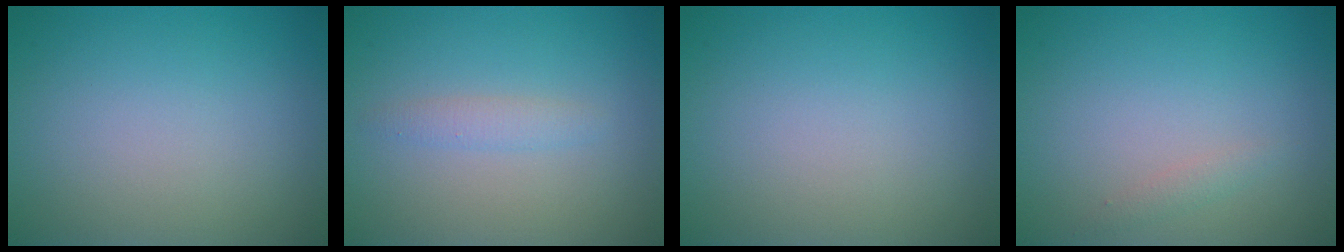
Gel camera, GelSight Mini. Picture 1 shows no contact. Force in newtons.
{"total": 1.3, "press": 1.3, "slide": 0.0}
{"total": 0.0}
{"total": 0.8, "press": 0.8, "slide": 0.0}